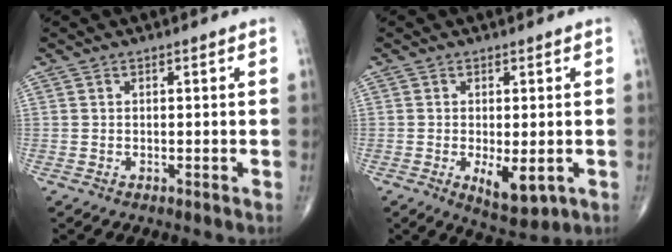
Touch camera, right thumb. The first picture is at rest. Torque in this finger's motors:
{"motor_torque": [0.78, 0.70, 0.29, -0.40, 0.18]}